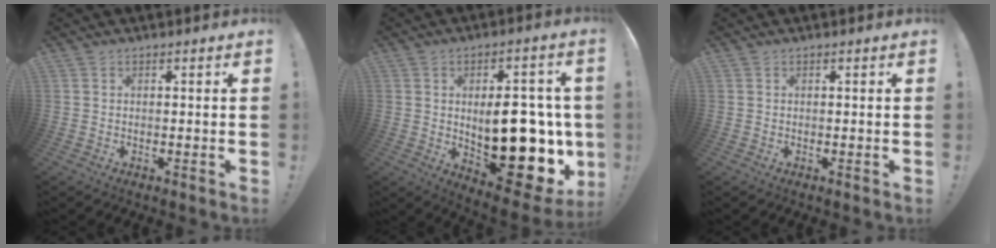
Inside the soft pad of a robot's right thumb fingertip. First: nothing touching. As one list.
[{"total": 20.3, "force": [-0.5, 10.3, 17.5], "torque": [-0.251, -0.009, 0.011]}, {"total": 0.0}]